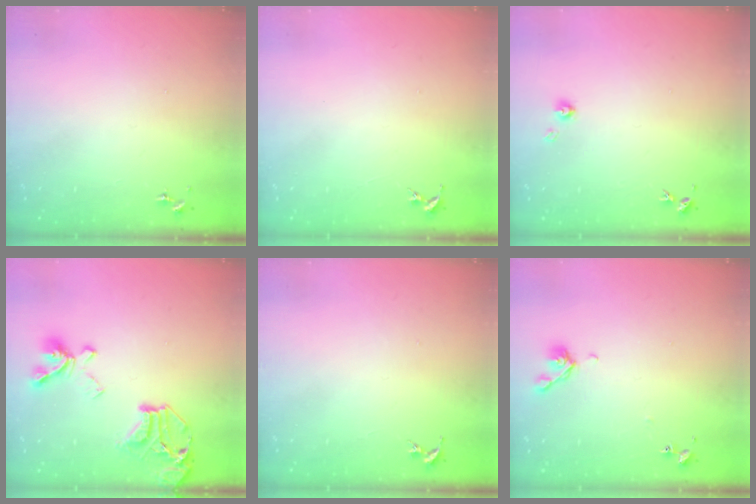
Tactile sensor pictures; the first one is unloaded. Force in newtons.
{"total": 0.0}
{"total": 3.9, "press": 3.9, "slide": 0.5}
{"total": 19.6, "press": 19.5, "slide": 2.1}
{"total": 0.0}
{"total": 7.1, "press": 7.0, "slide": 0.8}